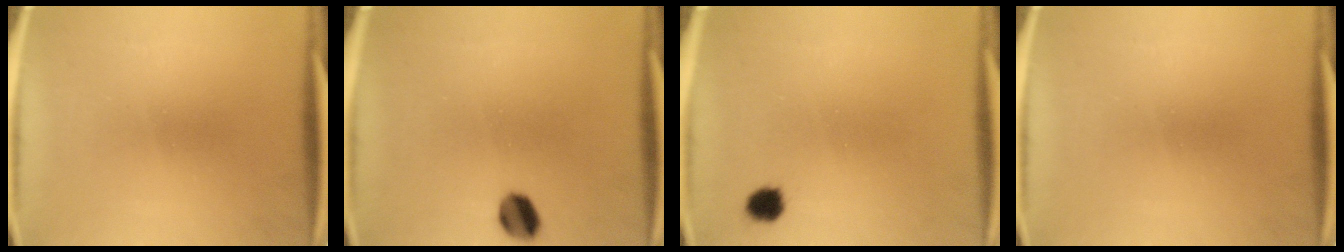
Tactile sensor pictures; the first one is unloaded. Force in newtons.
{"total": 5.0}
{"total": 2.8}
{"total": 0.0}